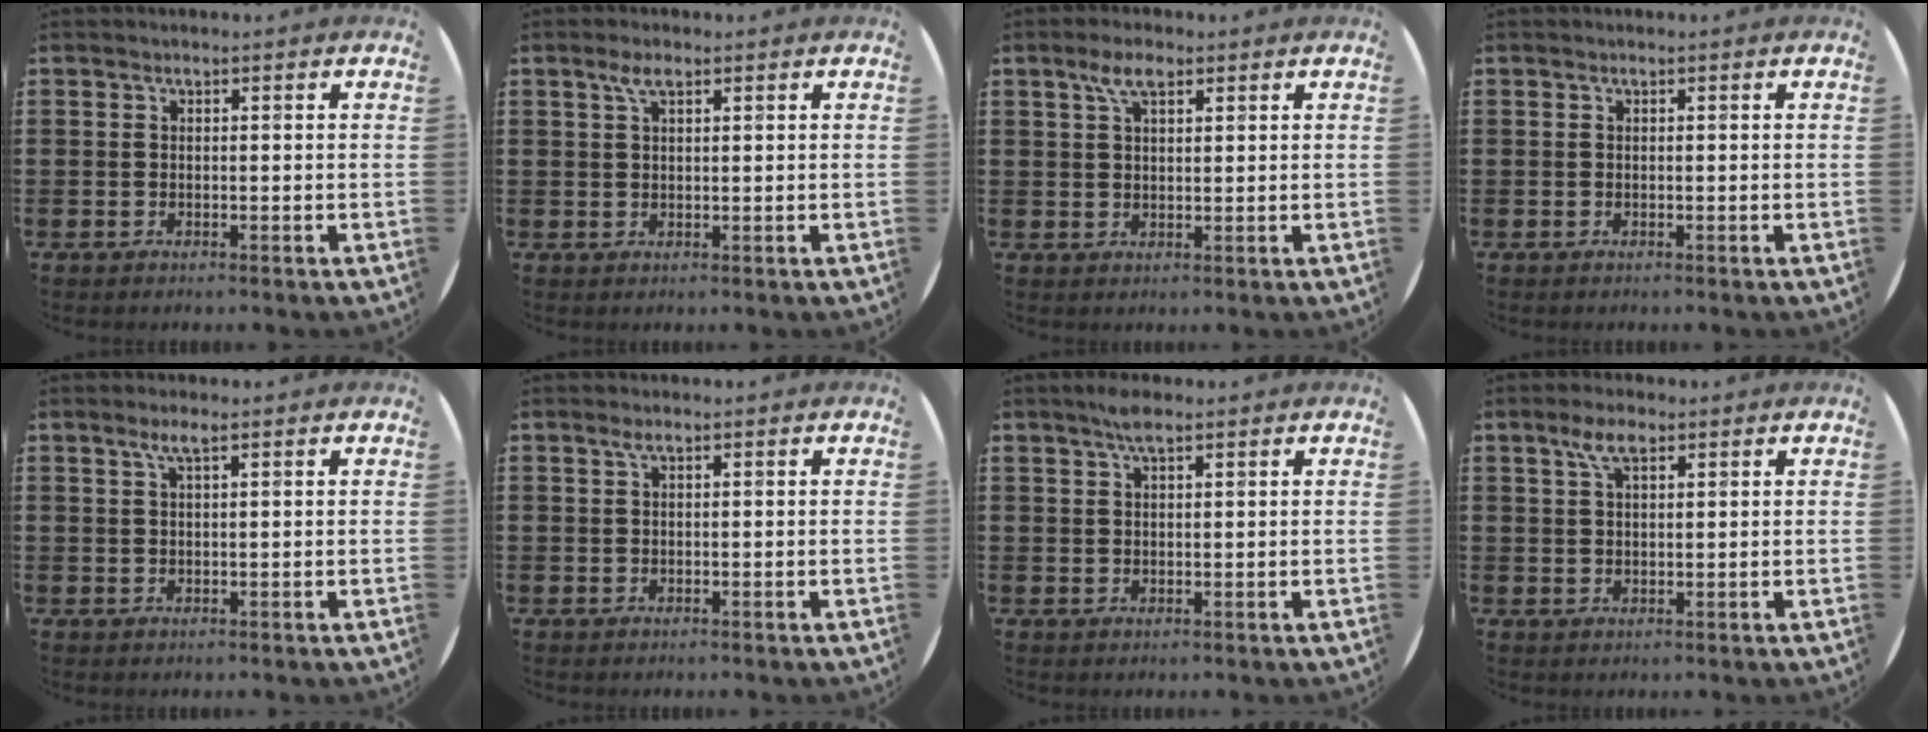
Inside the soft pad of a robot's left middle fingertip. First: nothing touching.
{"total": 2.3, "force": [1.4, 0.7, 1.7], "torque": [-0.036, 0.006, 0.023]}
{"total": 4.0, "force": [2.6, 1.6, 2.6], "torque": [-0.050, 0.006, 0.043]}
{"total": 0.0}
{"total": 2.1, "force": [1.2, 0.2, 1.7], "torque": [-0.035, 0.003, 0.020]}
{"total": 0.8, "force": [0.4, 0.1, 0.6], "torque": [-0.012, 0.003, 0.006]}
{"total": 2.6, "force": [1.9, 0.7, 1.6], "torque": [-0.027, 0.003, 0.032]}
{"total": 3.9, "force": [2.5, 1.5, 2.7], "torque": [-0.050, 0.006, 0.041]}